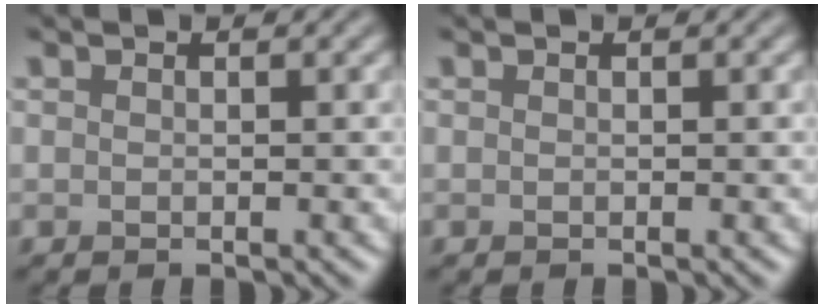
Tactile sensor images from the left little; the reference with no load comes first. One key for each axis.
{"total": 0.0}